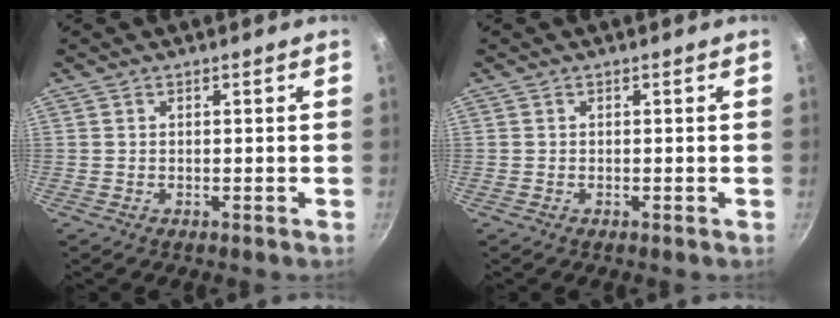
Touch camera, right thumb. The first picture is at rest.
{"total": 0.0}